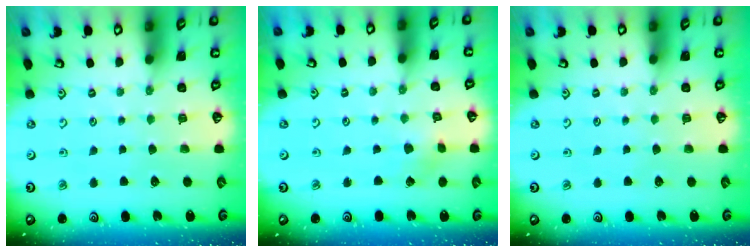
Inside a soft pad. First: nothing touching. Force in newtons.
{"total": 1.8, "press": 1.8, "slide": 0.1}
{"total": 0.0}